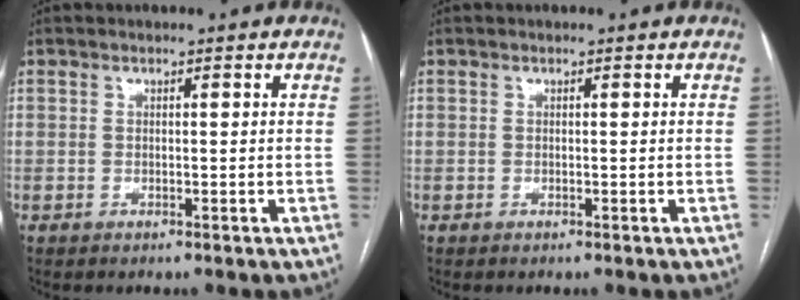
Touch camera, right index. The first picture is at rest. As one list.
[{"total": 0.0}]